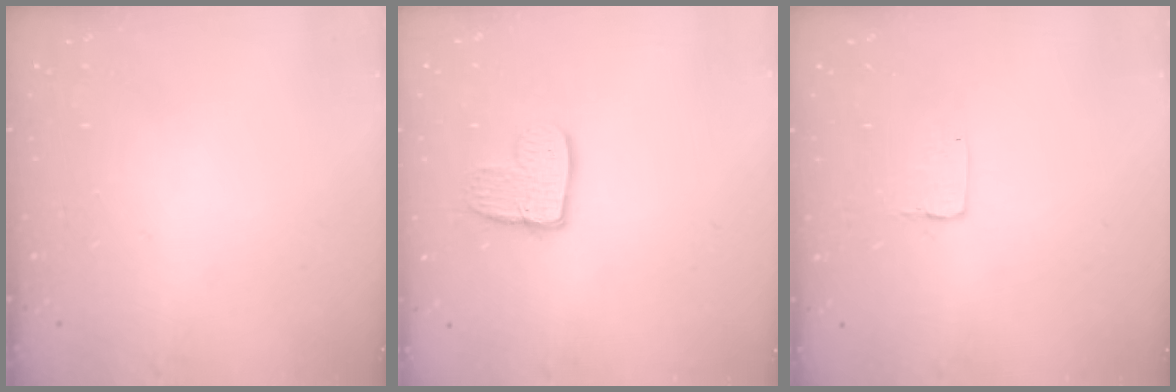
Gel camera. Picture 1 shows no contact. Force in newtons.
{"total": 8.9, "press": 8.9, "slide": 0.4}
{"total": 1.3, "press": 1.2, "slide": 0.1}